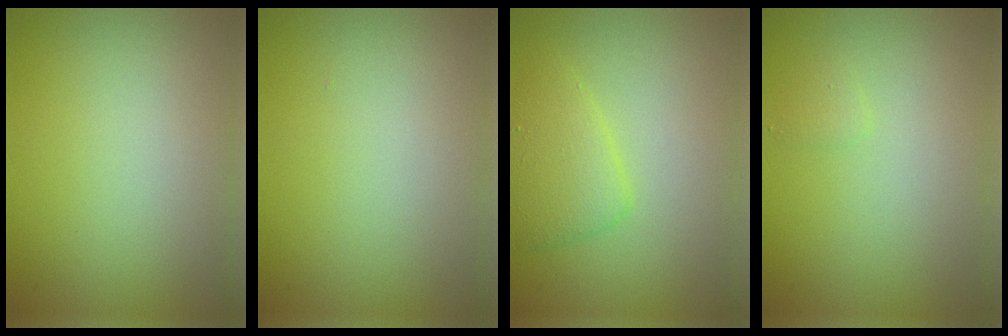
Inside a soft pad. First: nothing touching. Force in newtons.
{"total": 0.0}
{"total": 2.8, "press": 2.8, "slide": 0.3}
{"total": 0.7, "press": 0.7, "slide": 0.0}